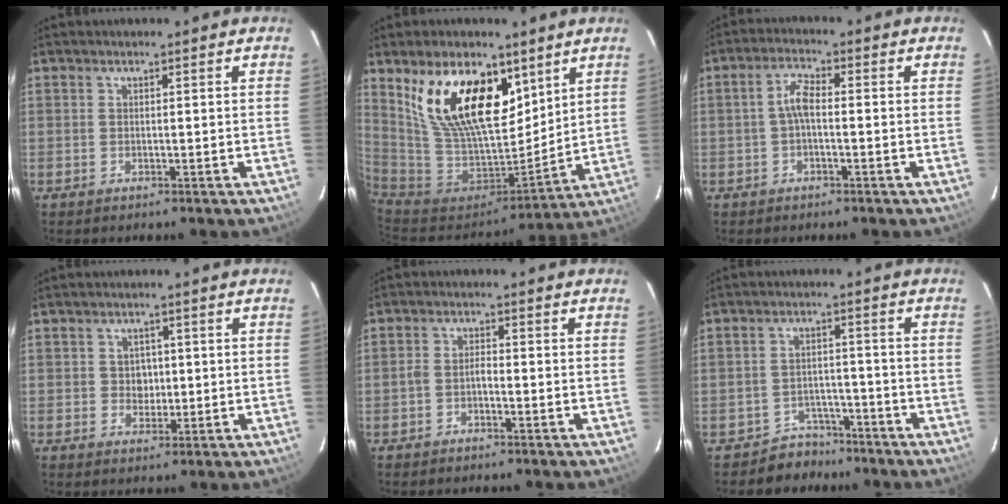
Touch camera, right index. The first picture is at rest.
{"total": 20.4, "force": [10.5, 10.9, 13.7], "torque": [-0.273, 0.018, 0.209]}
{"total": 3.4, "force": [-0.6, 1.3, 3.1], "torque": [-0.068, 0.013, -0.014]}
{"total": 2.9, "force": [0.1, 2.7, 0.9], "torque": [-0.013, 0.006, 0.003]}
{"total": 1.9, "force": [-1.3, 0.7, 1.2], "torque": [-0.029, 0.008, -0.025]}
{"total": 5.6, "force": [-4.2, 3.6, -0.5], "torque": [0.008, 0.029, -0.062]}